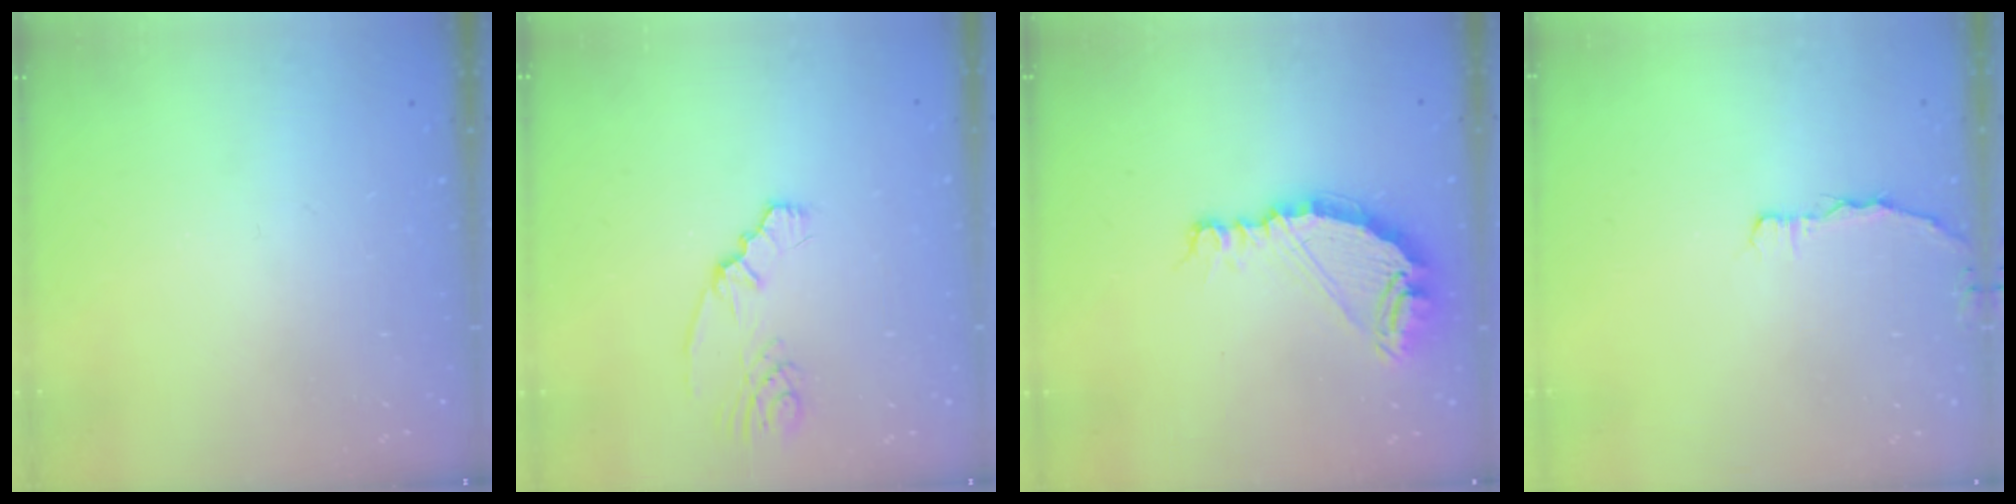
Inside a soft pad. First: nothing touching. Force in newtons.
{"total": 2.7, "press": 2.6, "slide": 0.8}
{"total": 15.1, "press": 15.1, "slide": 0.2}
{"total": 2.0, "press": 2.0, "slide": 0.3}